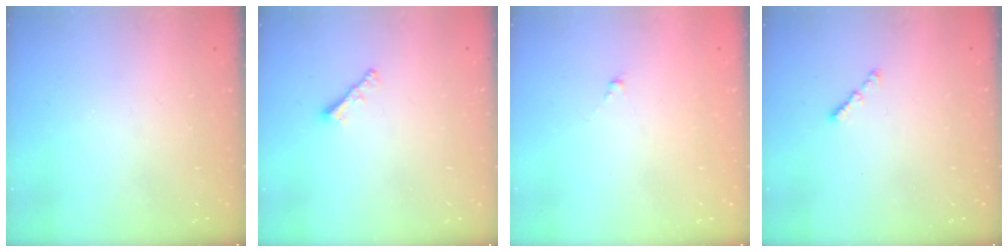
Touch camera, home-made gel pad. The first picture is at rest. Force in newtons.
{"total": 2.0, "press": 2.0, "slide": 0.5}
{"total": 0.0}
{"total": 1.0, "press": 0.9, "slide": 0.5}